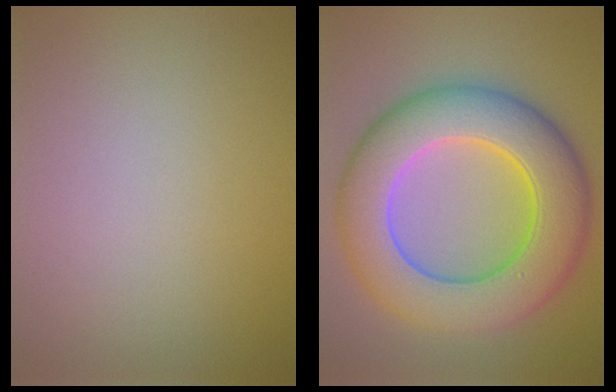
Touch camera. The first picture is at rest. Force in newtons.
{"total": 11.4, "press": 11.4, "slide": 0.3}